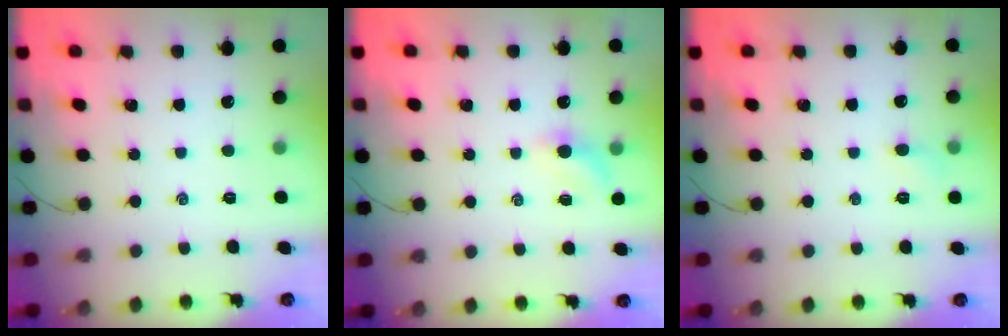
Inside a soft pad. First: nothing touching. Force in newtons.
{"total": 5.1, "press": 4.9, "slide": 1.3}
{"total": 3.0, "press": 2.8, "slide": 1.0}